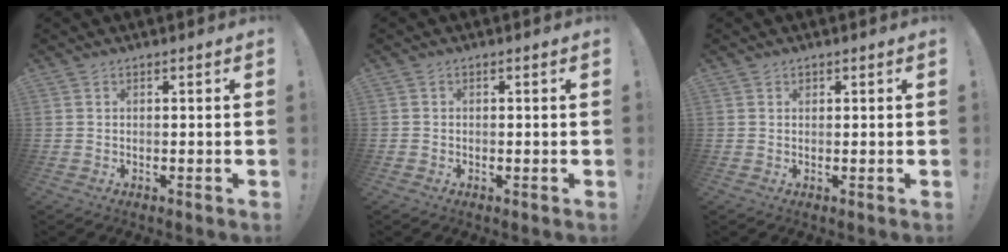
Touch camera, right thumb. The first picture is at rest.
{"total": 0.9, "force": [-0.5, 0.7, 0.0], "torque": [-0.005, 0.006, -0.008]}
{"total": 0.8, "force": [0.6, 0.6, 0.0], "torque": [0.012, -0.004, 0.009]}